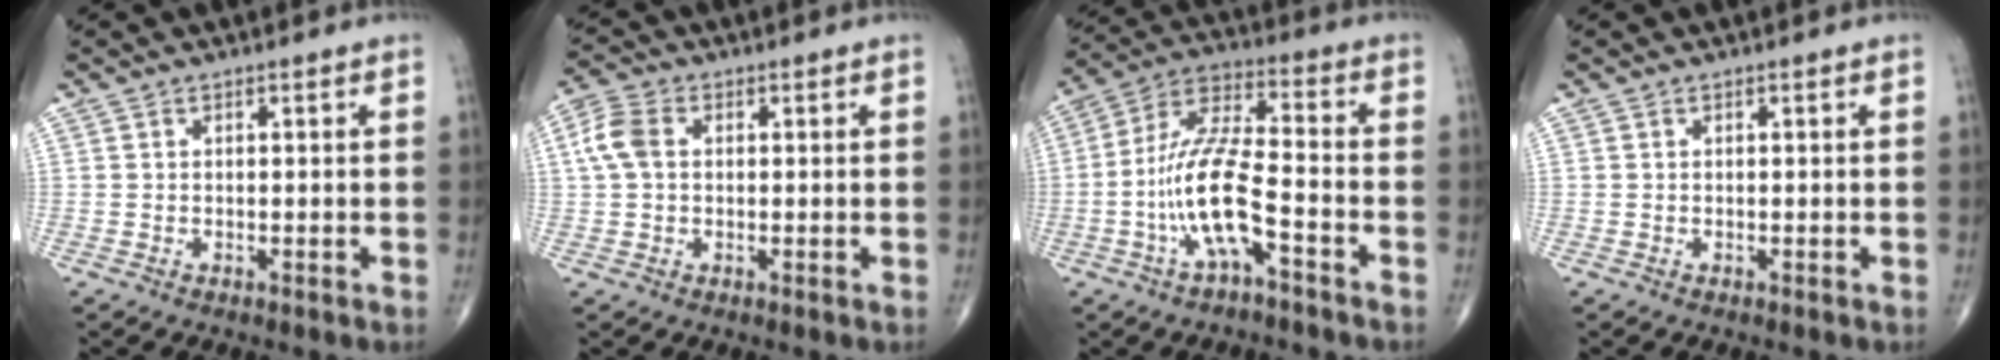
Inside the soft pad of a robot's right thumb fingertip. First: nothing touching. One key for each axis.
{"total": 5.8, "fx": 0.8, "fy": 4.0, "fz": 4.1, "tx": -0.098, "ty": 0.015, "tz": 0.012}
{"total": 13.2, "fx": -4.6, "fy": 3.6, "fz": 11.8, "tx": -0.245, "ty": 0.047, "tz": -0.087}
{"total": 0.0}